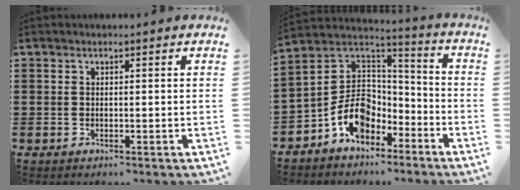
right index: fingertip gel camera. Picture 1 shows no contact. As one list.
[{"total": 9.9, "force": [-4.5, 7.4, 4.8], "torque": [-0.122, 0.014, -0.086]}]